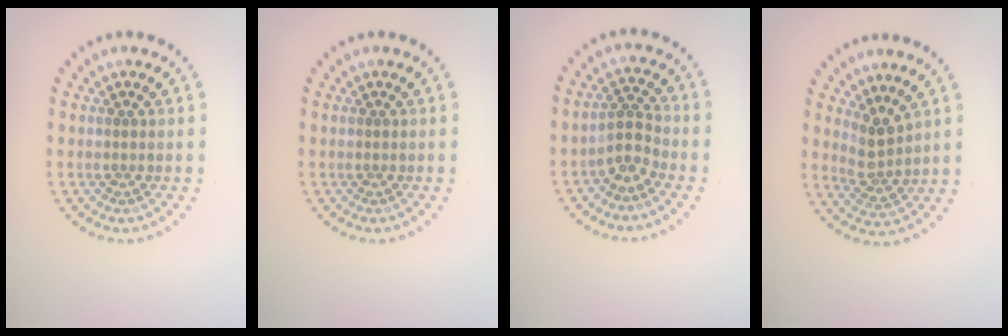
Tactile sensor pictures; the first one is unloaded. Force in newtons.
{"total": 0.0}
{"total": 2.4, "press": 1.8, "slide": 1.6}
{"total": 2.6, "press": 2.0, "slide": 1.6}